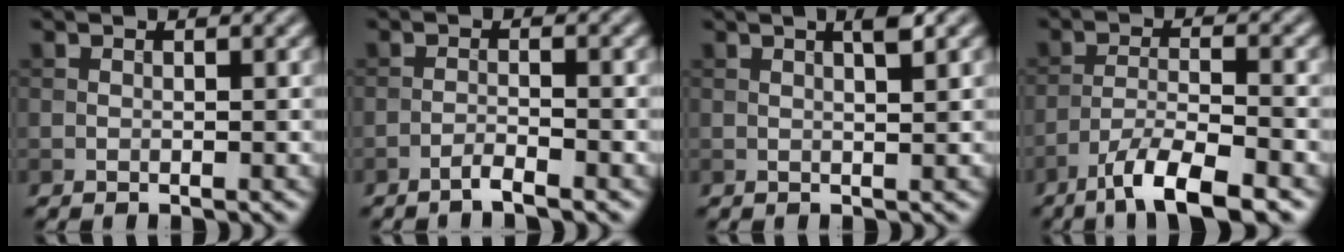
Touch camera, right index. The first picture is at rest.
{"total": 1.8, "force": [-1.3, 0.2, 1.3], "torque": [-0.018, 0.007, -0.033]}
{"total": 2.0, "force": [1.0, 0.3, 1.7], "torque": [-0.020, 0.003, 0.014]}
{"total": 6.7, "force": [-4.7, 1.3, 4.7], "torque": [-0.078, -0.001, -0.086]}